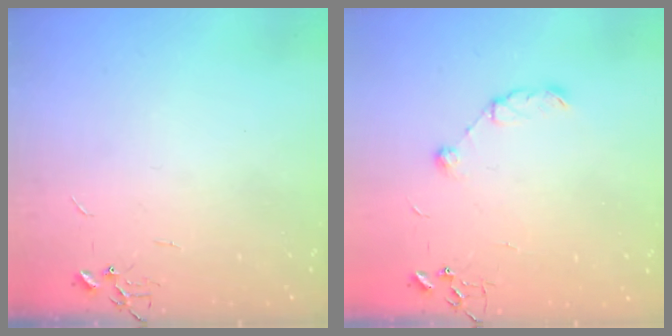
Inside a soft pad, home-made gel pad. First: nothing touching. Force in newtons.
{"total": 7.2, "press": 7.1, "slide": 0.7}